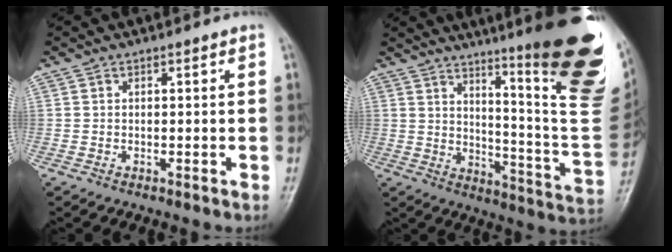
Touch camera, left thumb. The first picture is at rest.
{"total": 28.0, "force": [15.7, 4.2, 22.8], "torque": [-0.236, -0.089, 0.218]}